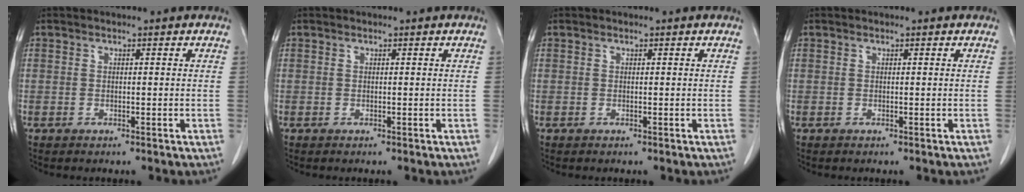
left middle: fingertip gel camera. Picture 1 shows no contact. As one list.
[{"total": 0.0}, {"total": 0.0}, {"total": 0.0}]